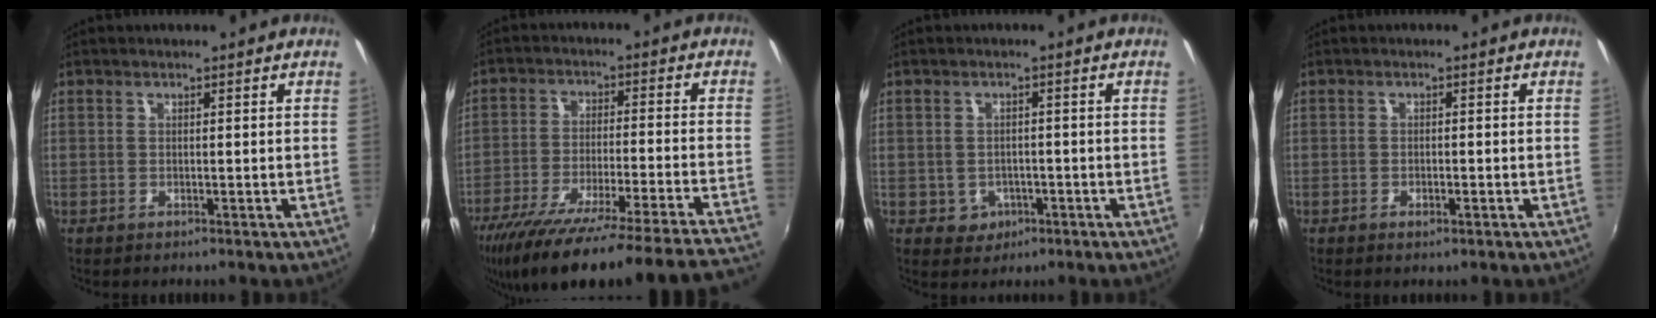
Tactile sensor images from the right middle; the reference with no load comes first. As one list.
[{"total": 29.9, "force": [-26.0, -0.7, 14.7], "torque": [-0.234, -0.087, -0.385]}, {"total": 3.9, "force": [-1.3, 3.6, 1.1], "torque": [-0.033, 0.003, -0.009]}, {"total": 1.5, "force": [-0.8, 0.6, 1.0], "torque": [-0.019, -0.002, -0.015]}]